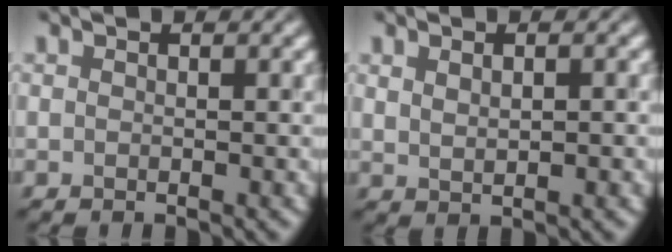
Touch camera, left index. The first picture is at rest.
{"total": 1.6, "force": [0.7, 0.7, 1.2], "torque": [-0.012, 0.006, 0.014]}